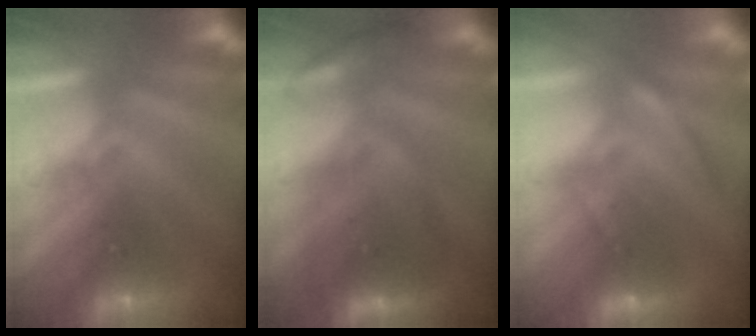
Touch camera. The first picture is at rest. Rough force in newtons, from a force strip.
{"total": 2.6}
{"total": 4.5}